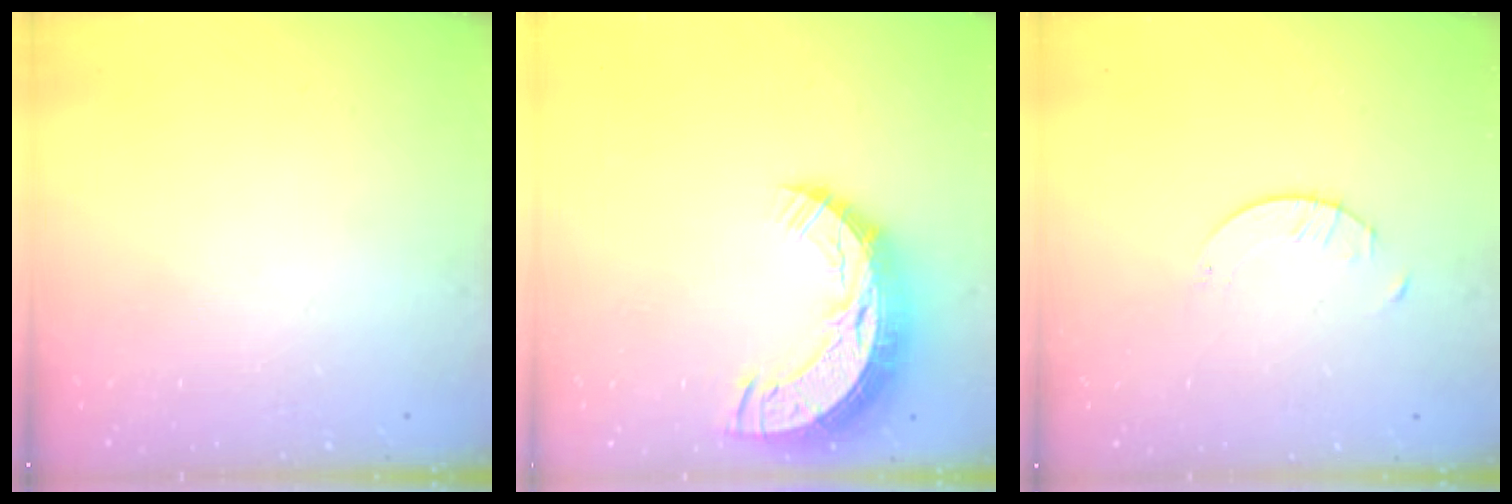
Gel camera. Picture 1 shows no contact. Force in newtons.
{"total": 13.5, "press": 13.4, "slide": 1.2}
{"total": 1.6, "press": 1.6, "slide": 0.2}